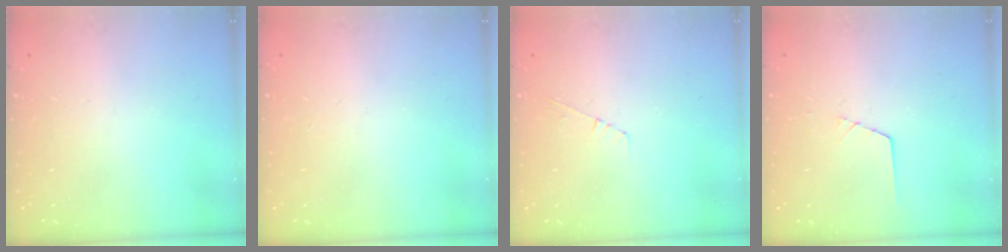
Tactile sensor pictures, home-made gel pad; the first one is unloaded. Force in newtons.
{"total": 1.9, "press": 1.9, "slide": 0.3}
{"total": 5.3, "press": 5.2, "slide": 0.5}
{"total": 1.3, "press": 1.3, "slide": 0.2}